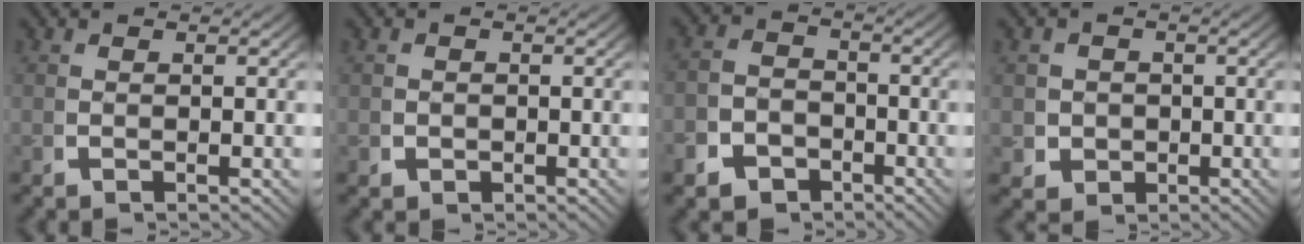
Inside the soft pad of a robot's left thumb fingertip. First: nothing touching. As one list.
[{"total": 1.3, "force": [-0.3, 1.3, 0.4], "torque": [-0.010, -0.006, -0.004]}, {"total": 5.0, "force": [-3.0, 3.8, 1.3], "torque": [-0.018, -0.022, -0.049]}, {"total": 4.1, "force": [-0.5, 3.7, 1.6], "torque": [-0.040, -0.024, 0.002]}]